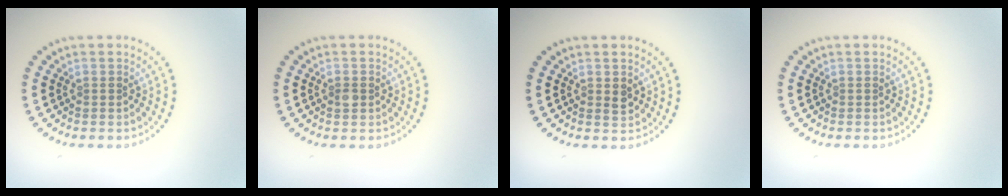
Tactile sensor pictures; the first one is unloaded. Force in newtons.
{"total": 1.0, "press": 1.0, "slide": 0.1}
{"total": 1.1, "press": 1.1, "slide": 0.0}
{"total": 0.0}